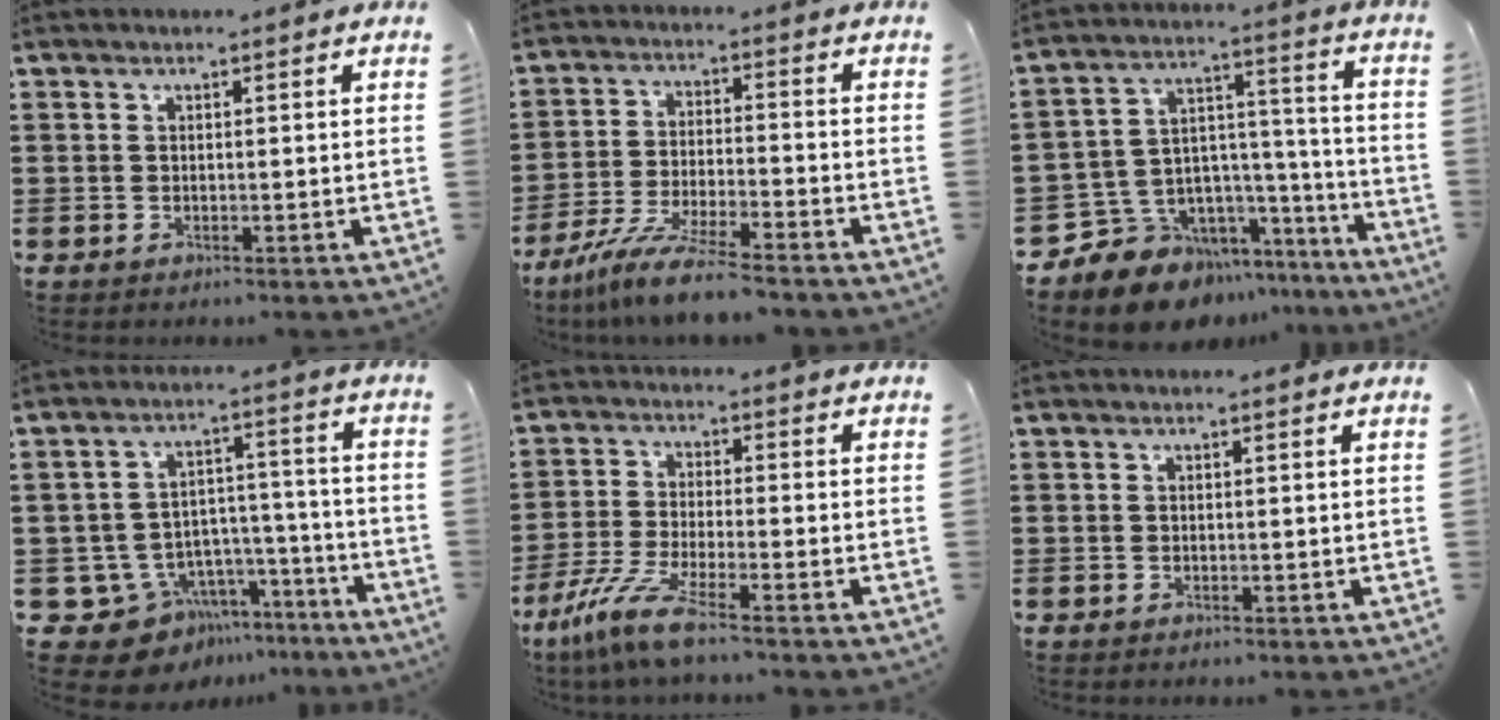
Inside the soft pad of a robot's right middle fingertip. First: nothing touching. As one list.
[{"total": 8.8, "force": [-7.8, -0.2, 4.1], "torque": [-0.087, -0.008, -0.151]}, {"total": 9.3, "force": [-7.7, 5.3, 0.3], "torque": [-0.030, 0.002, -0.141]}, {"total": 9.8, "force": [-7.6, 5.9, 2.1], "torque": [-0.047, 0.030, -0.134]}, {"total": 7.7, "force": [-5.5, 0.6, 5.4], "torque": [-0.128, -0.020, -0.108]}, {"total": 0.0}]